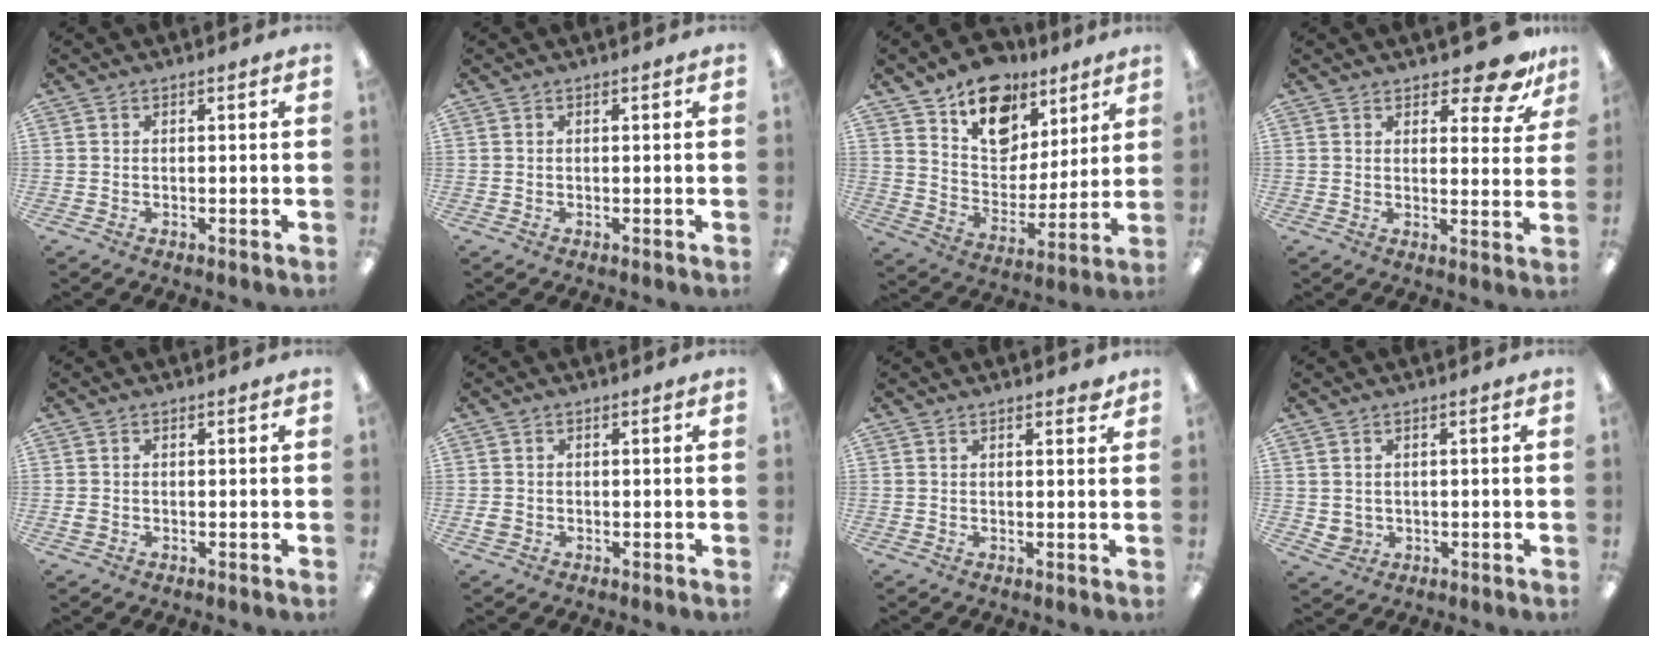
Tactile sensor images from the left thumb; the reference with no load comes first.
{"total": 0.0}
{"total": 16.3, "force": [10.5, 10.6, 6.7], "torque": [-0.101, -0.059, 0.193]}
{"total": 9.0, "force": [7.2, 2.7, 4.8], "torque": [-0.048, -0.052, 0.121]}
{"total": 1.0, "force": [-0.1, 0.9, 0.5], "torque": [-0.009, 0.004, -0.003]}
{"total": 1.4, "force": [-0.2, 1.3, 0.6], "torque": [-0.010, 0.004, -0.005]}
{"total": 1.5, "force": [1.3, 0.5, 0.6], "torque": [0.003, -0.007, 0.021]}
{"total": 2.3, "force": [0.9, 2.1, 0.6], "torque": [-0.014, 0.002, 0.017]}